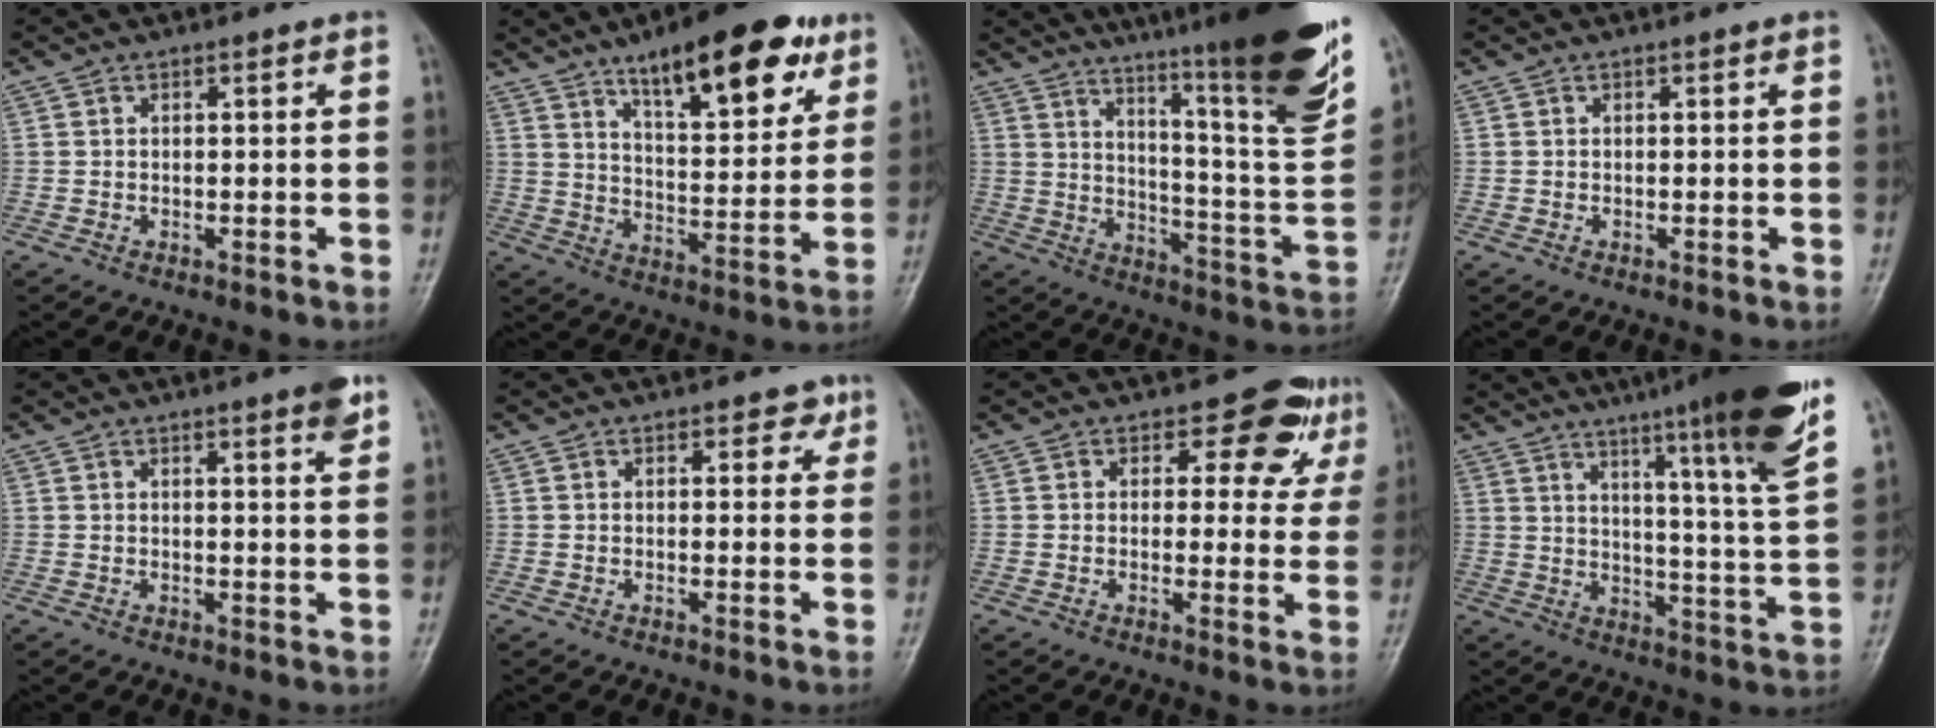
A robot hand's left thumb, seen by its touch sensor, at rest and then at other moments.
{"total": 19.4, "force": [11.6, 6.8, 14.0], "torque": [-0.165, -0.049, 0.178]}
{"total": 28.4, "force": [19.5, 2.6, 20.6], "torque": [-0.287, -0.106, 0.277]}
{"total": 0.0}
{"total": 3.6, "force": [2.3, 0.4, 2.7], "torque": [-0.031, -0.012, 0.028]}
{"total": 2.6, "force": [1.4, 1.7, 1.3], "torque": [0.007, -0.004, 0.012]}
{"total": 7.3, "force": [4.3, 4.7, 3.4], "torque": [-0.007, -0.022, 0.040]}
{"total": 20.2, "force": [13.4, 0.4, 15.2], "torque": [-0.203, -0.070, 0.183]}